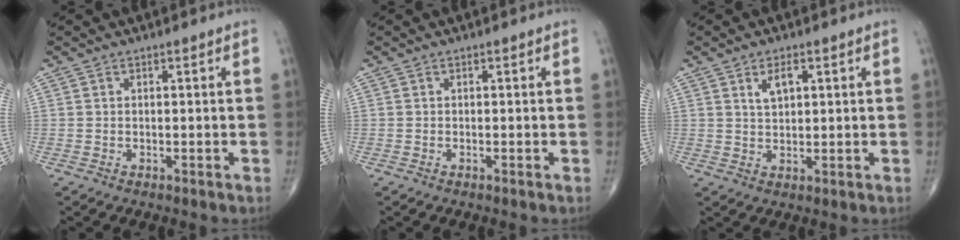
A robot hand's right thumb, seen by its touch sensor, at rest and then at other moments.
{"total": 0.0}
{"total": 3.7, "force": [1.6, 1.8, 2.8], "torque": [-0.044, -0.007, 0.031]}